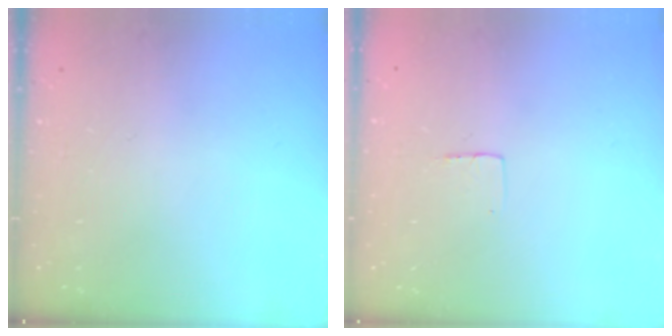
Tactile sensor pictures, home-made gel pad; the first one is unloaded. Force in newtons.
{"total": 3.0, "press": 3.0, "slide": 0.2}